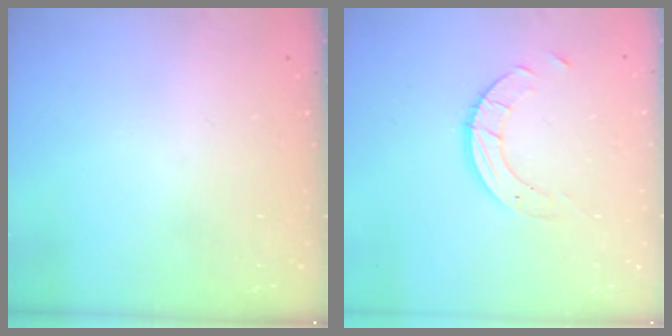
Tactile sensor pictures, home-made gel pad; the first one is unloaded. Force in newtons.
{"total": 5.1, "press": 5.1, "slide": 0.3}